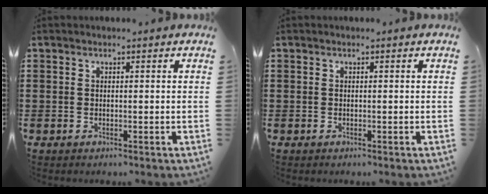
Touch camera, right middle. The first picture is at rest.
{"total": 0.0}